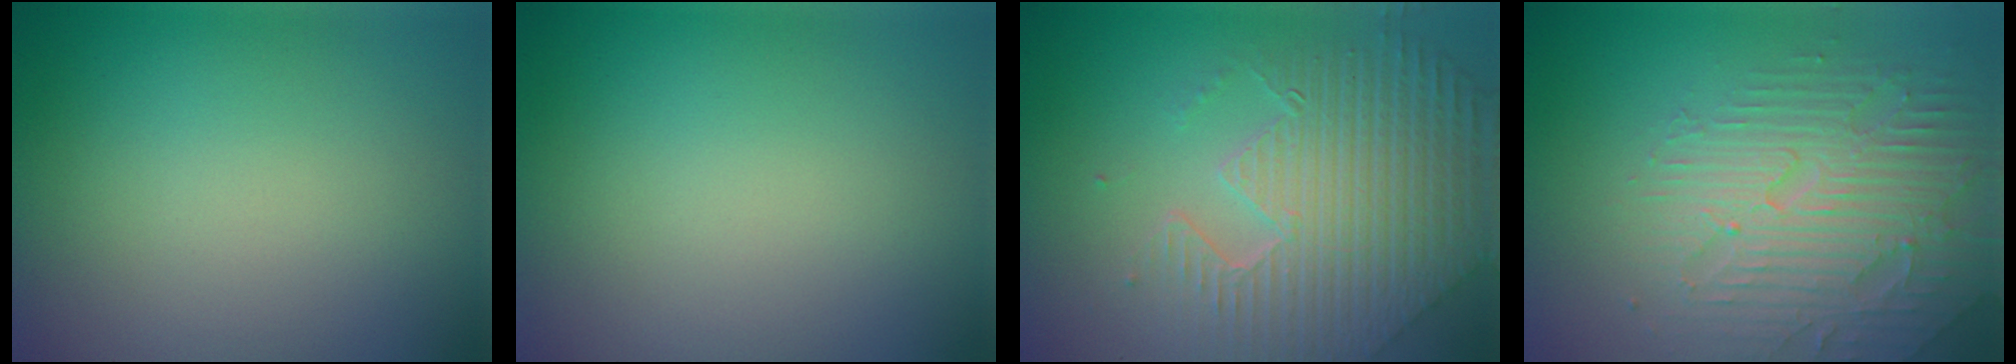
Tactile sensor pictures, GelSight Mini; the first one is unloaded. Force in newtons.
{"total": 0.0}
{"total": 8.5, "press": 6.1, "slide": 5.8}
{"total": 5.1, "press": 4.9, "slide": 1.2}